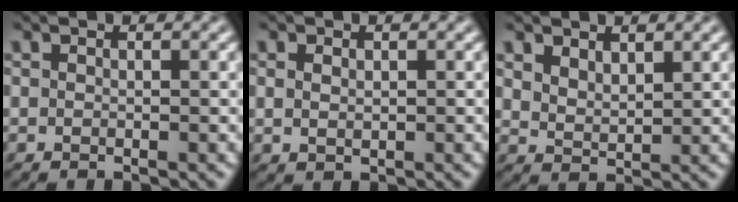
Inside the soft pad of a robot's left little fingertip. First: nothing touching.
{"total": 0.9, "force": [0.2, 0.7, 0.6], "torque": [-0.015, -0.001, 0.009]}
{"total": 2.2, "force": [1.5, 1.0, 1.2], "torque": [-0.031, -0.004, 0.034]}